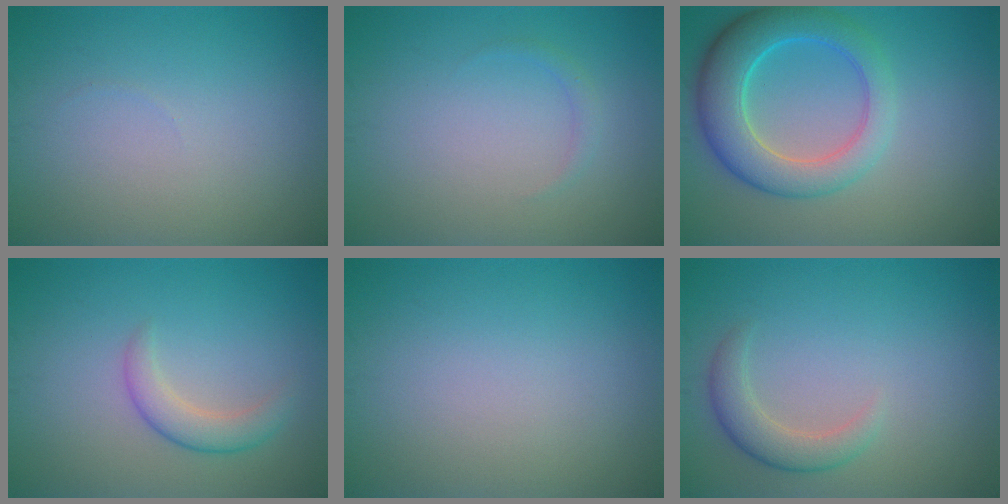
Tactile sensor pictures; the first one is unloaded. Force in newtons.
{"total": 0.8, "press": 0.8, "slide": 0.0}
{"total": 6.9, "press": 6.8, "slide": 0.5}
{"total": 2.6, "press": 2.6, "slide": 0.1}
{"total": 0.0}
{"total": 2.7, "press": 2.7, "slide": 0.4}